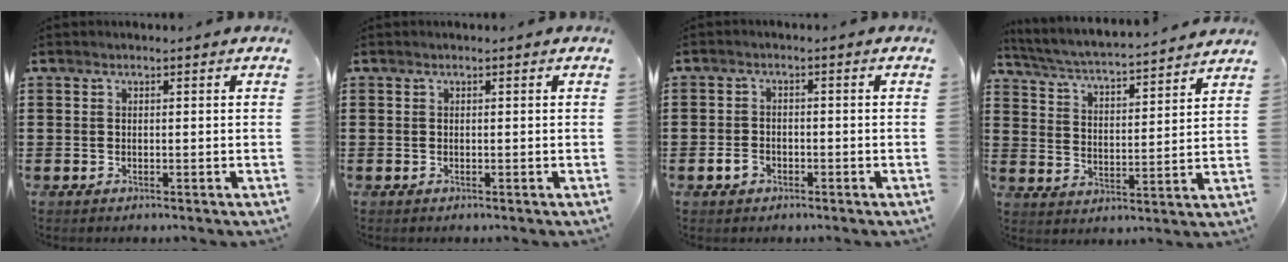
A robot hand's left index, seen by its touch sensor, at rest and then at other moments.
{"total": 0.0}
{"total": 2.3, "force": [-1.2, 1.6, 1.0], "torque": [-0.022, 0.003, -0.025]}
{"total": 4.1, "force": [4.0, -0.5, 1.1], "torque": [-0.043, -0.035, 0.061]}